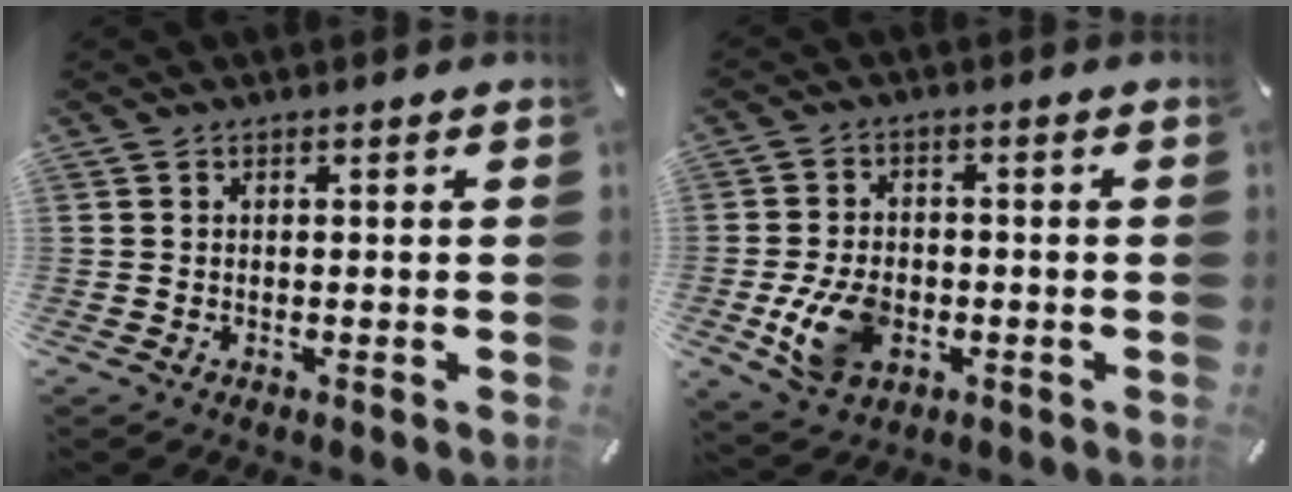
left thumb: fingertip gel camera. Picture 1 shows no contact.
{"total": 10.4, "force": [-2.7, 7.3, 6.9], "torque": [-0.143, 0.005, -0.046]}